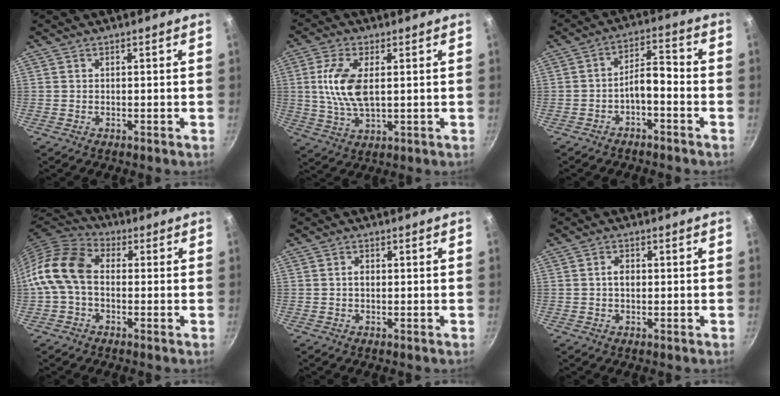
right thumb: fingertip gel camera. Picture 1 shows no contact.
{"total": 10.0, "force": [1.5, 4.7, 8.7], "torque": [-0.173, -0.002, 0.030]}
{"total": 5.7, "force": [-2.7, 2.3, 4.4], "torque": [-0.069, 0.049, -0.045]}
{"total": 12.4, "force": [-0.6, 8.7, 8.8], "torque": [-0.154, 0.034, -0.033]}
{"total": 1.4, "force": [0.0, 1.0, 1.0], "torque": [-0.014, 0.005, 0.000]}
{"total": 2.3, "force": [0.0, 1.6, 1.6], "torque": [-0.019, 0.007, -0.001]}